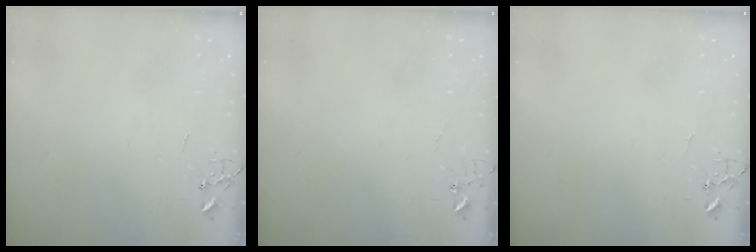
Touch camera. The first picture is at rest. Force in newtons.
{"total": 3.9, "press": 3.9, "slide": 0.3}
{"total": 0.0}